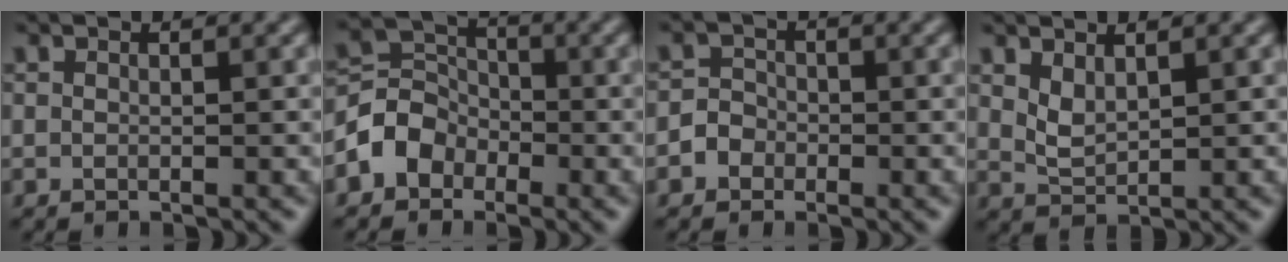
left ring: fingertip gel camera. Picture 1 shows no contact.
{"total": 3.6, "force": [-1.8, 2.9, 1.1], "torque": [-0.015, 0.010, -0.043]}
{"total": 1.9, "force": [-0.9, 1.6, 0.5], "torque": [0.006, 0.004, -0.023]}
{"total": 1.9, "force": [1.2, 0.9, 1.2], "torque": [-0.029, -0.006, 0.029]}